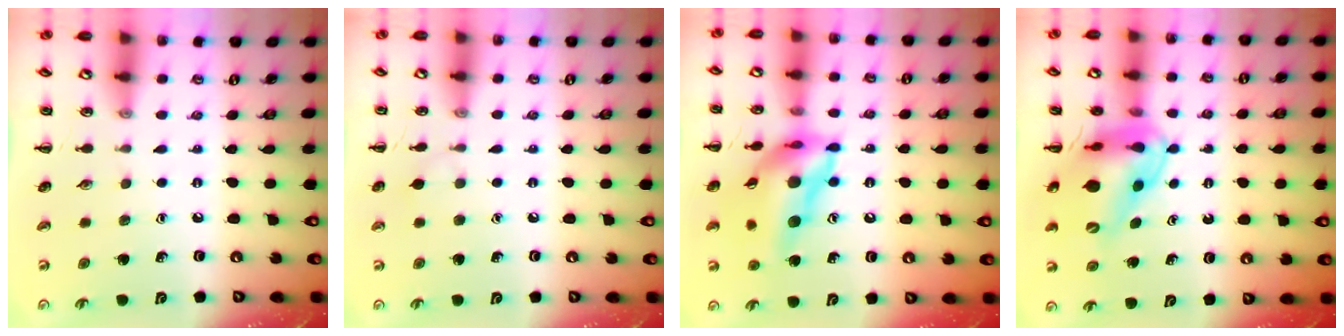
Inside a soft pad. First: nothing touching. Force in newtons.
{"total": 3.9, "press": 3.7, "slide": 1.4}
{"total": 18.9, "press": 18.3, "slide": 4.9}
{"total": 14.0, "press": 13.4, "slide": 4.0}